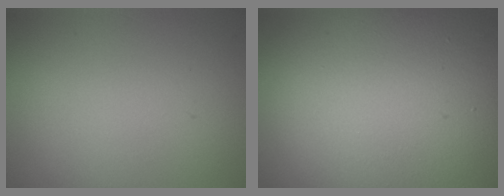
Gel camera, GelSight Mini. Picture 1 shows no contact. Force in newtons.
{"total": 18.7, "press": 18.7, "slide": 1.0}